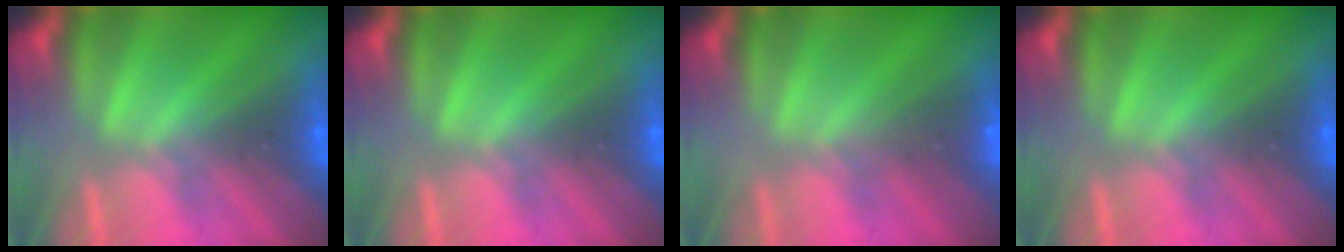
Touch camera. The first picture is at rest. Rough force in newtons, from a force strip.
{"total": 0.0}
{"total": 3.0}
{"total": 0.0}